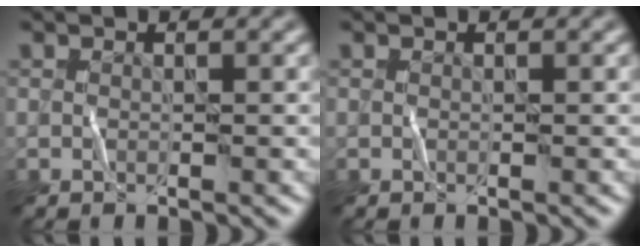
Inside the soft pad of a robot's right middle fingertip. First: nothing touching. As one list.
[{"total": 0.0}]